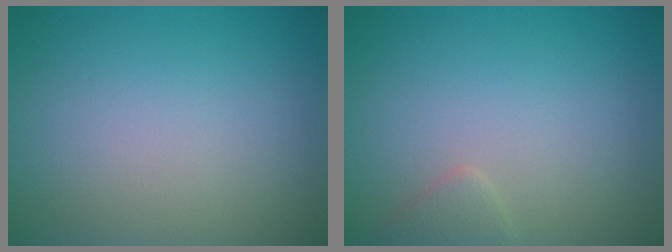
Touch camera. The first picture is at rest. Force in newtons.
{"total": 1.0, "press": 1.0, "slide": 0.1}